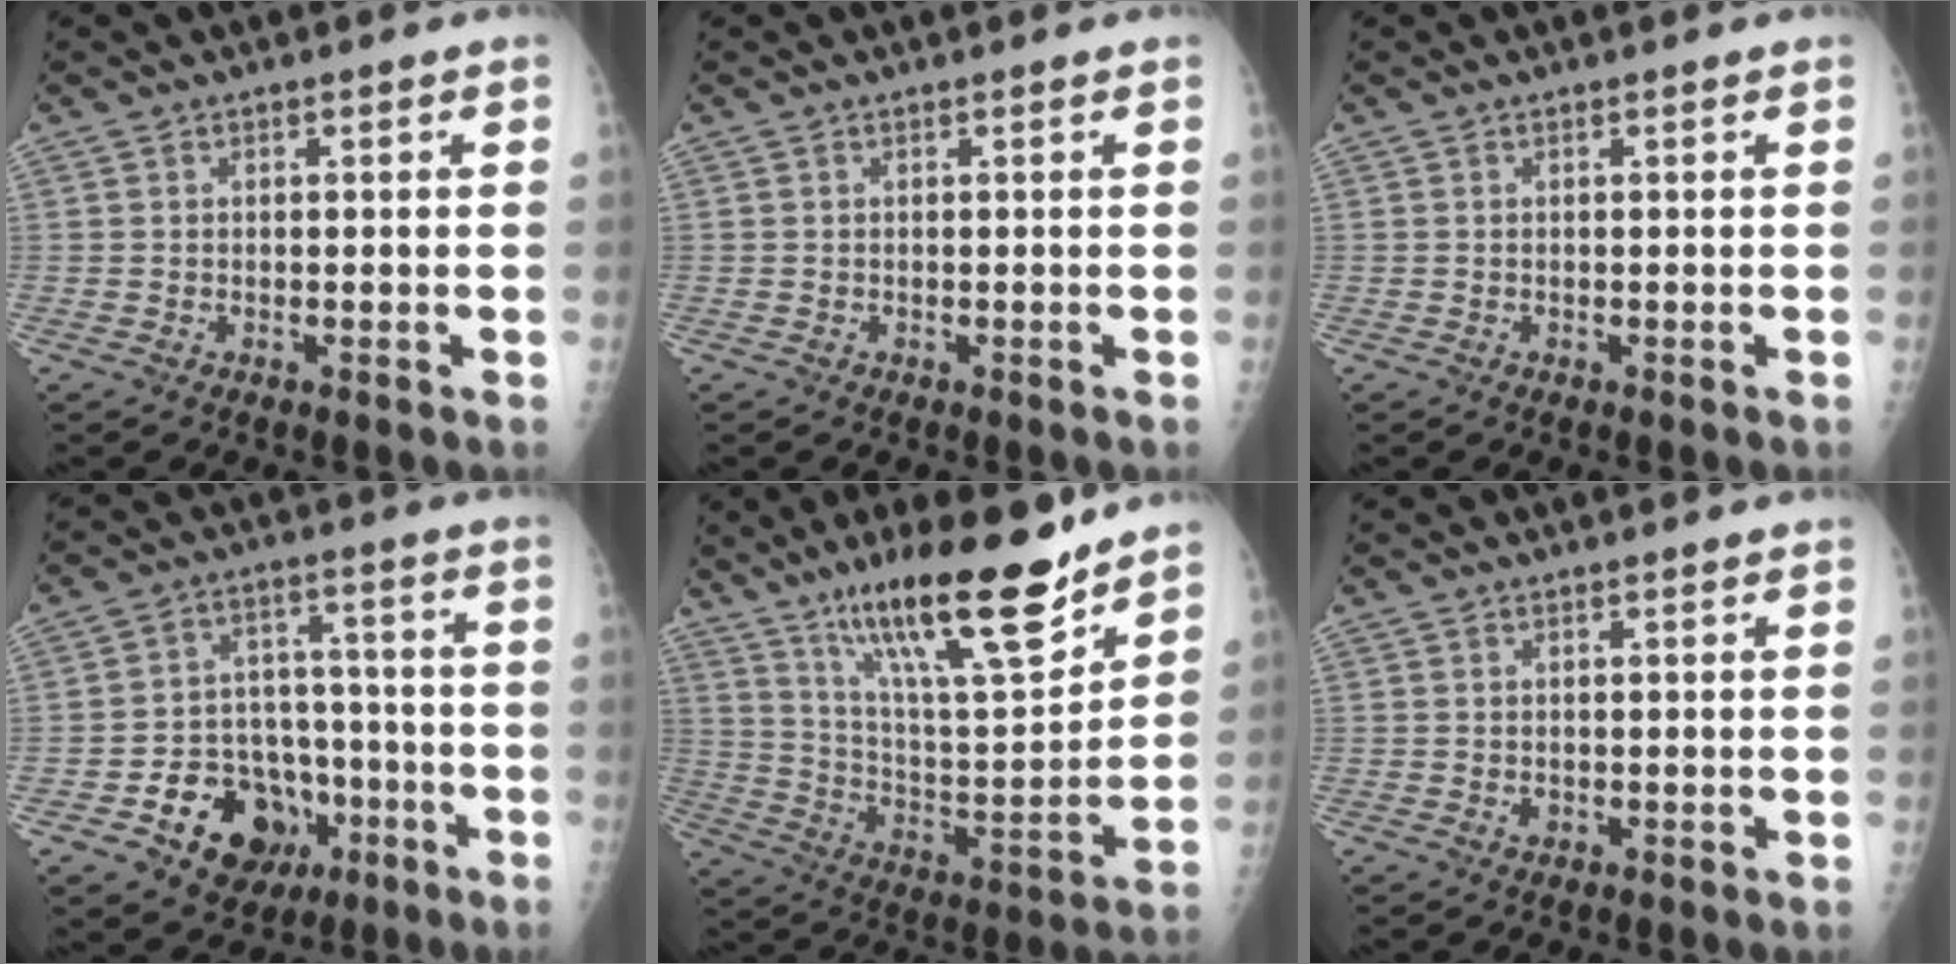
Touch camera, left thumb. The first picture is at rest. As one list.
[{"total": 0.0}, {"total": 0.0}, {"total": 14.8, "force": [-6.3, 11.1, 7.5], "torque": [-0.072, 0.043, -0.089]}, {"total": 22.1, "force": [15.5, 4.6, 15.0], "torque": [-0.226, -0.078, 0.267]}, {"total": 0.9, "force": [0.5, 0.5, 0.6], "torque": [-0.006, -0.003, 0.008]}]